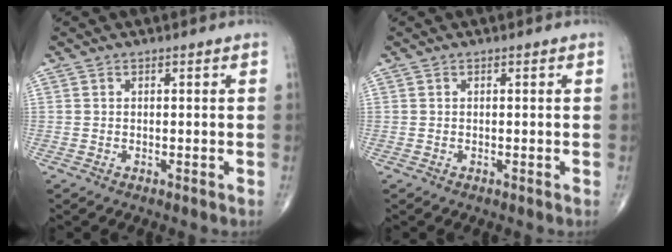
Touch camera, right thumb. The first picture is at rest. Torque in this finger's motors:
{"motor_torque": [-0.09, 0.10, -0.12, -0.05, 0.00]}